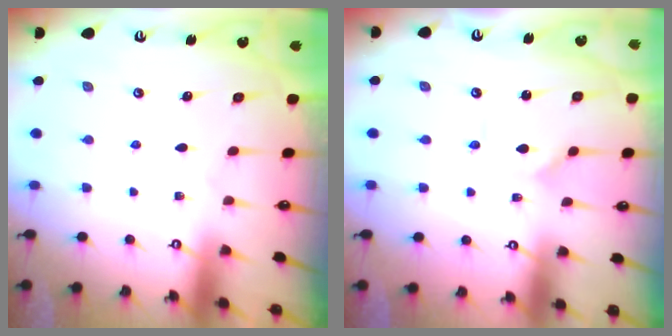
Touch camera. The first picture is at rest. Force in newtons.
{"total": 1.4, "press": 1.4, "slide": 0.2}